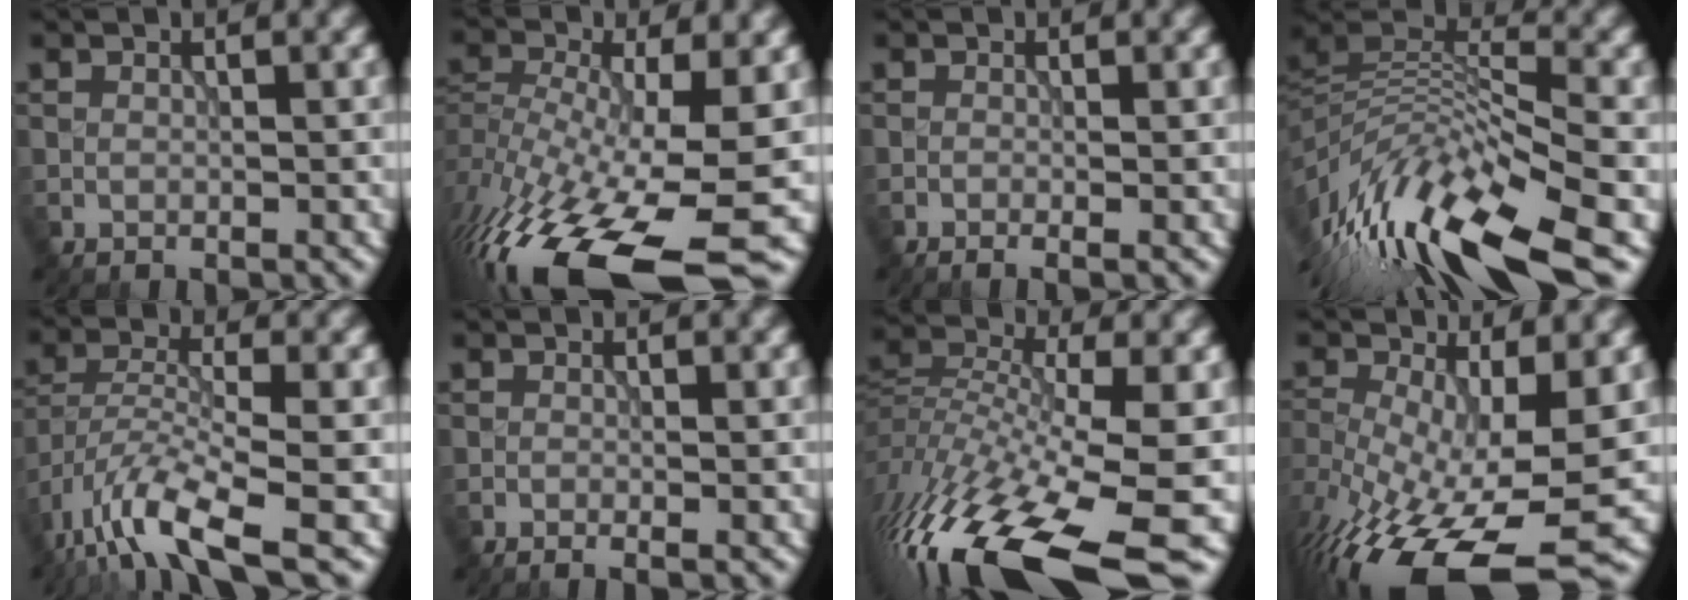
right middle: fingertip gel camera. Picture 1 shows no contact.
{"total": 17.2, "force": [-9.0, 6.1, 13.4], "torque": [-0.291, -0.024, -0.144]}
{"total": 1.4, "force": [-0.5, 0.5, 1.2], "torque": [-0.014, -0.006, -0.011]}
{"total": 12.9, "force": [-6.6, 3.9, 10.4], "torque": [-0.206, 0.016, -0.119]}
{"total": 8.2, "force": [-5.2, 2.2, 5.9], "torque": [-0.109, -0.002, -0.107]}
{"total": 1.0, "force": [-0.4, 0.3, 0.9], "torque": [-0.013, -0.006, -0.010]}
{"total": 16.4, "force": [-8.1, 5.4, 13.2], "torque": [-0.276, -0.007, -0.132]}
{"total": 15.3, "force": [-6.0, 6.6, 12.4], "torque": [-0.246, -0.032, -0.092]}